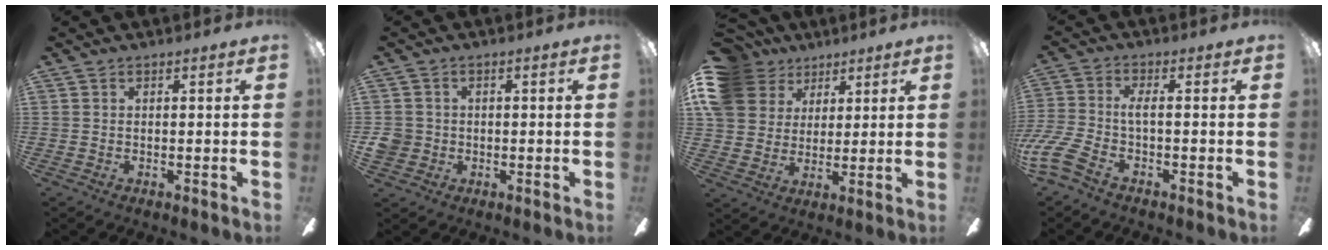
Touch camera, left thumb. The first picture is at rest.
{"total": 4.0, "force": [-0.3, 3.9, 1.0], "torque": [-0.024, 0.005, -0.005]}
{"total": 14.6, "force": [7.5, 11.4, 5.2], "torque": [-0.126, -0.023, 0.148]}
{"total": 7.7, "force": [-3.2, 3.1, 6.3], "torque": [-0.158, -0.008, -0.068]}